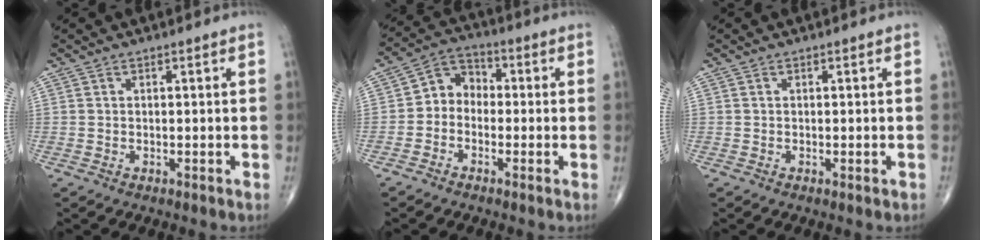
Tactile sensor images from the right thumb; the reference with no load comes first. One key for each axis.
{"total": 6.0, "fx": -1.2, "fy": 5.0, "fz": 3.2, "tx": -0.026, "ty": 0.029, "tz": -0.043}
{"total": 0.6, "fx": -0.3, "fy": 0.0, "fz": 0.6, "tx": -0.007, "ty": -0.002, "tz": -0.003}